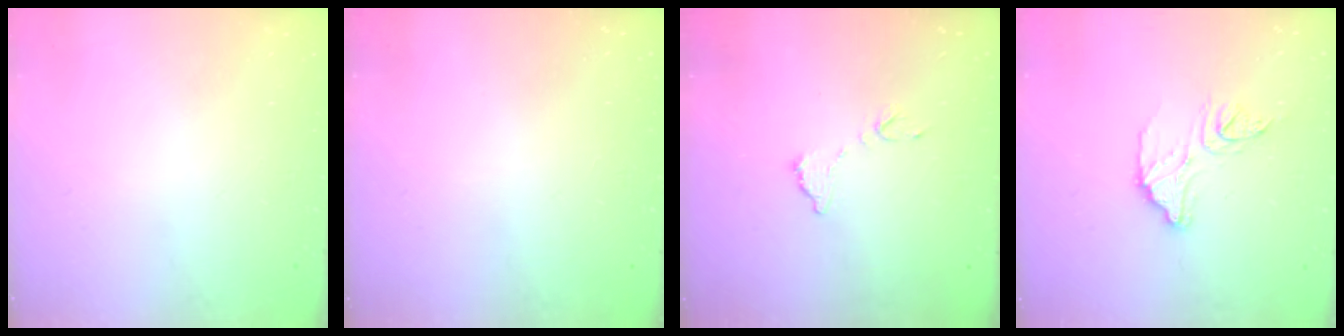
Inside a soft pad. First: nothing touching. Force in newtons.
{"total": 3.9, "press": 3.9, "slide": 0.1}
{"total": 7.3, "press": 7.3, "slide": 0.5}
{"total": 12.4, "press": 12.4, "slide": 1.0}